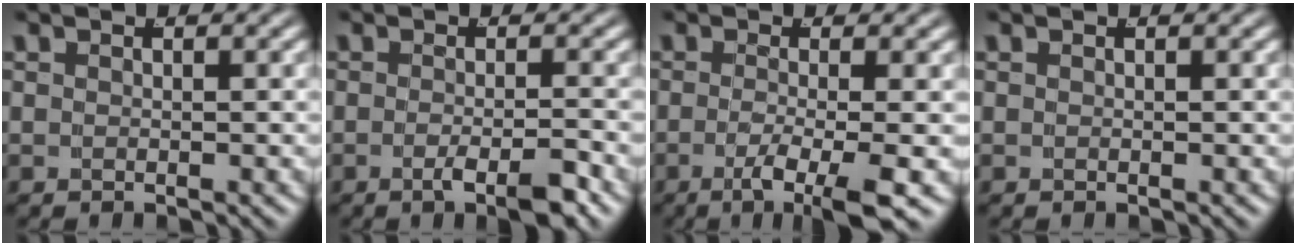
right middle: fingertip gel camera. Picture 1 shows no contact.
{"total": 3.0, "force": [-2.0, 0.1, 2.2], "torque": [-0.035, -0.005, -0.034]}
{"total": 5.4, "force": [-3.1, 0.4, 4.5], "torque": [-0.075, -0.025, -0.039]}
{"total": 0.0}